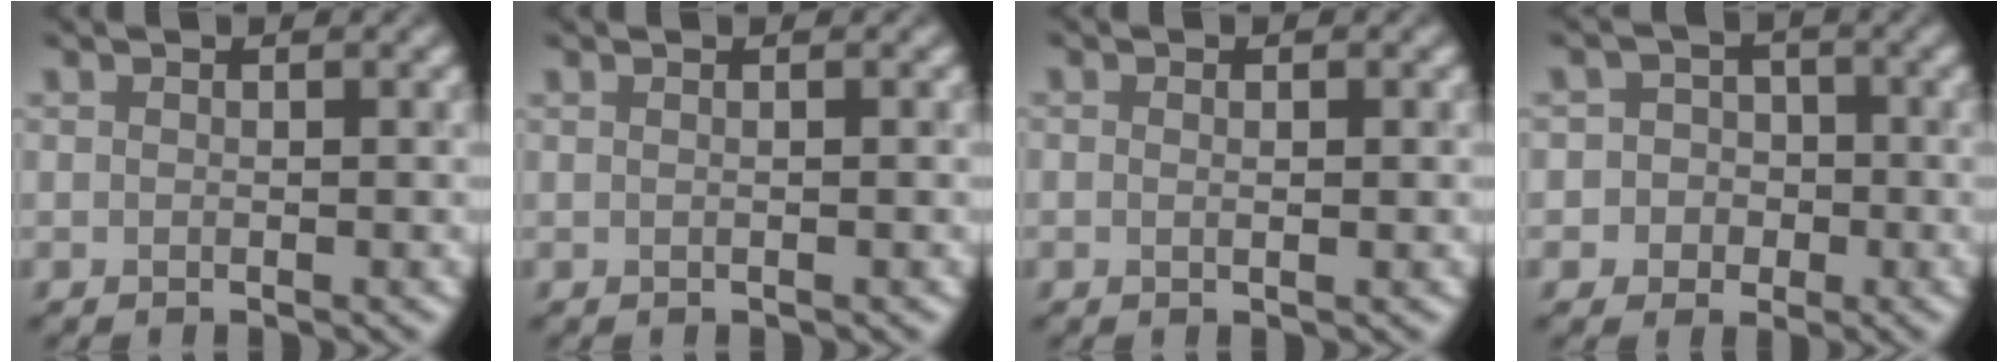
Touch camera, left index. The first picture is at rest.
{"total": 1.4, "force": [0.5, 0.8, 1.0], "torque": [0.003, 0.001, -0.017]}
{"total": 1.0, "force": [0.4, 0.4, 0.9], "torque": [-0.002, -0.004, -0.006]}
{"total": 3.4, "force": [-1.0, 3.2, 0.2], "torque": [0.032, 0.013, -0.033]}